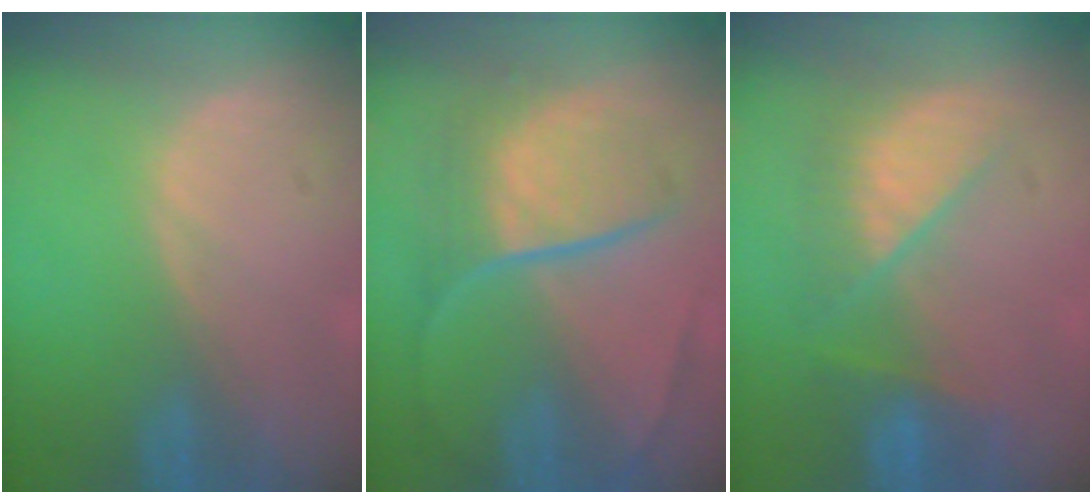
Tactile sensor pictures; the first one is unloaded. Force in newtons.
{"total": 8.6, "press": 7.8, "slide": 3.7}
{"total": 7.4, "press": 7.4, "slide": 0.5}